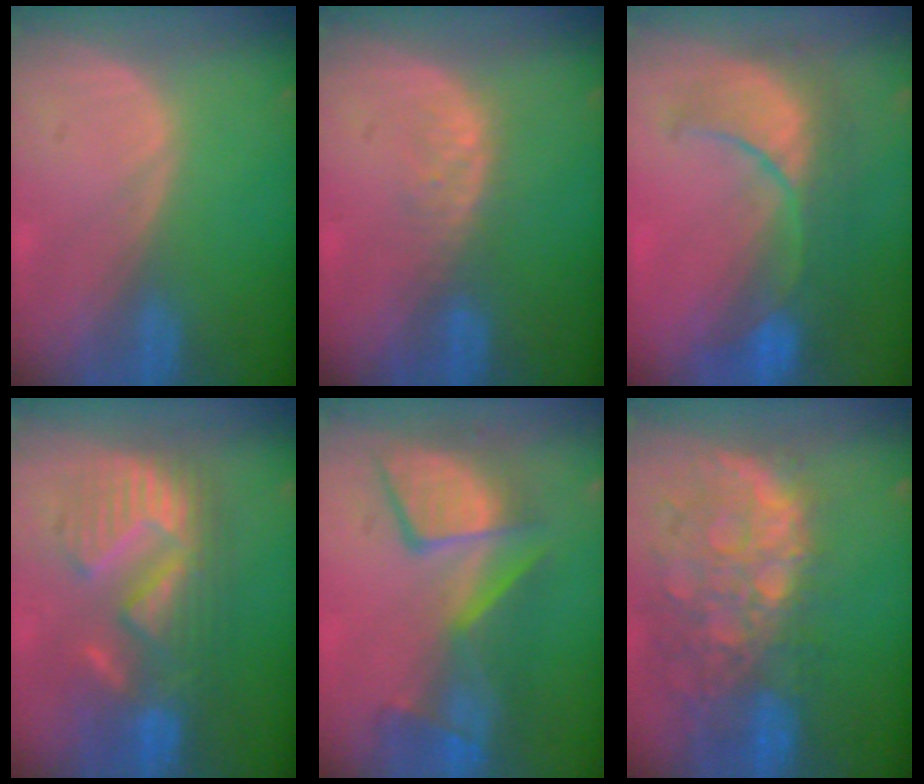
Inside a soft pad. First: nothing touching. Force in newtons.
{"total": 2.8, "press": 2.8, "slide": 0.3}
{"total": 9.7, "press": 8.9, "slide": 3.7}
{"total": 10.4, "press": 10.4, "slide": 0.7}
{"total": 10.0, "press": 9.6, "slide": 2.7}
{"total": 12.8, "press": 10.5, "slide": 7.3}